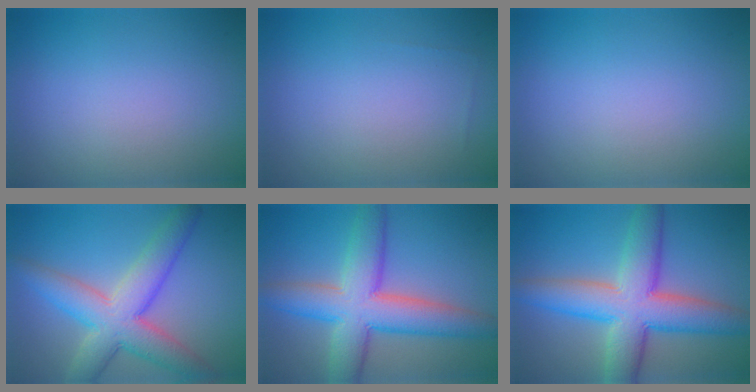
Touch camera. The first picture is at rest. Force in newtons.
{"total": 0.0}
{"total": 0.0}
{"total": 7.4, "press": 7.4, "slide": 0.2}
{"total": 8.9, "press": 8.9, "slide": 0.5}
{"total": 9.5, "press": 9.5, "slide": 0.4}